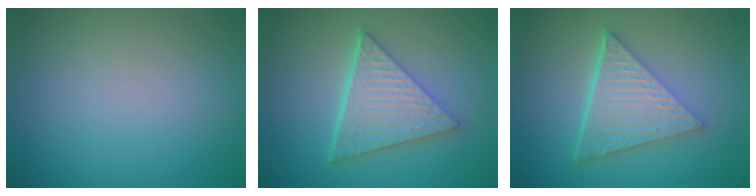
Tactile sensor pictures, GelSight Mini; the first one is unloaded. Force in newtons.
{"total": 6.3, "press": 4.7, "slide": 4.2}
{"total": 6.7, "press": 4.5, "slide": 4.9}